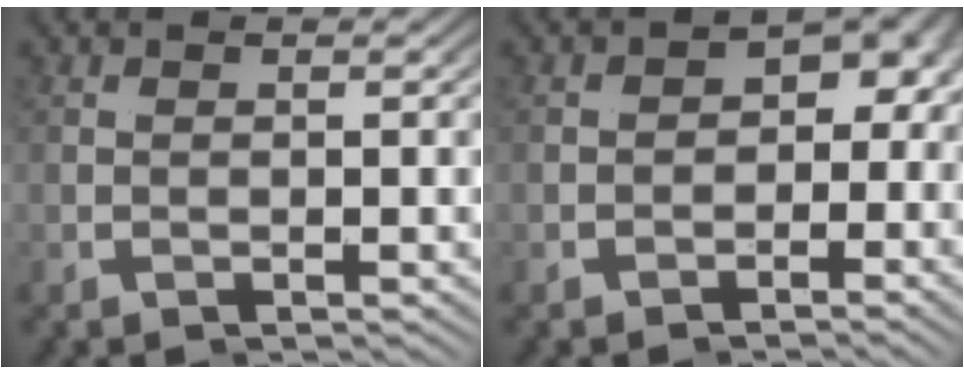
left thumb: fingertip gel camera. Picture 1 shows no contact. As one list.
[{"total": 6.3, "force": [-0.8, 4.9, 3.8], "torque": [-0.059, -0.003, -0.018]}]